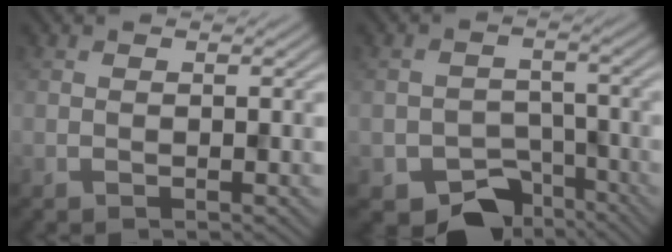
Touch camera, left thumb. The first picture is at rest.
{"total": 7.3, "force": [-4.7, 4.7, 2.9], "torque": [-0.042, -0.019, -0.077]}